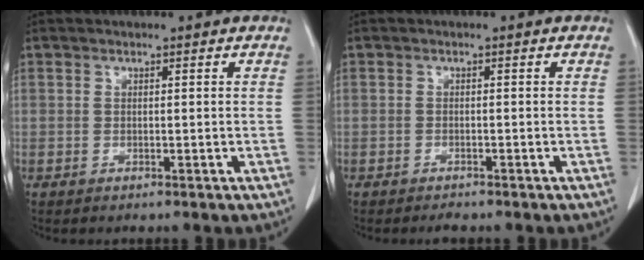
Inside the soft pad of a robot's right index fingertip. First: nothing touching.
{"total": 1.2, "force": [-1.1, 0.3, 0.3], "torque": [-0.009, -0.002, -0.015]}